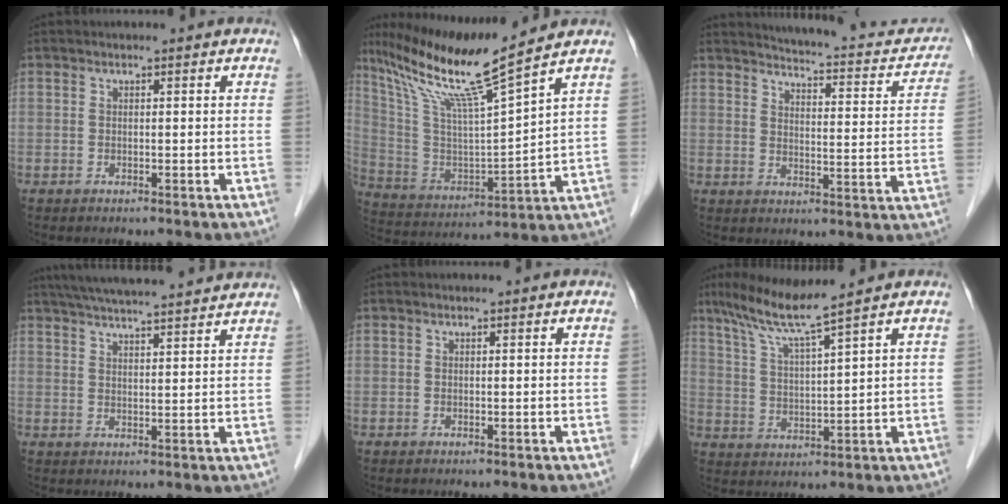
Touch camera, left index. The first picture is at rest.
{"total": 15.4, "force": [11.9, -1.8, 9.6], "torque": [-0.183, -0.003, 0.222]}
{"total": 16.1, "force": [14.6, 3.6, 5.8], "torque": [-0.054, -0.018, 0.161]}
{"total": 17.0, "force": [15.4, 1.0, 7.1], "torque": [-0.122, 0.041, 0.216]}
{"total": 0.0}
{"total": 8.0, "force": [6.2, -1.5, 4.8], "torque": [-0.094, -0.001, 0.118]}